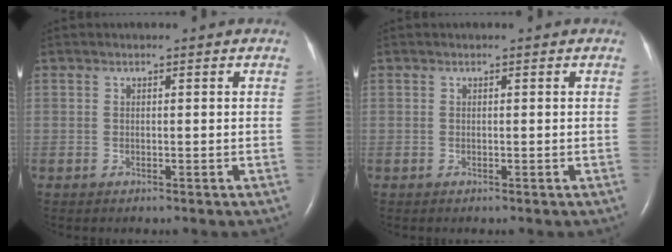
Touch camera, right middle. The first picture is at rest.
{"total": 0.0}